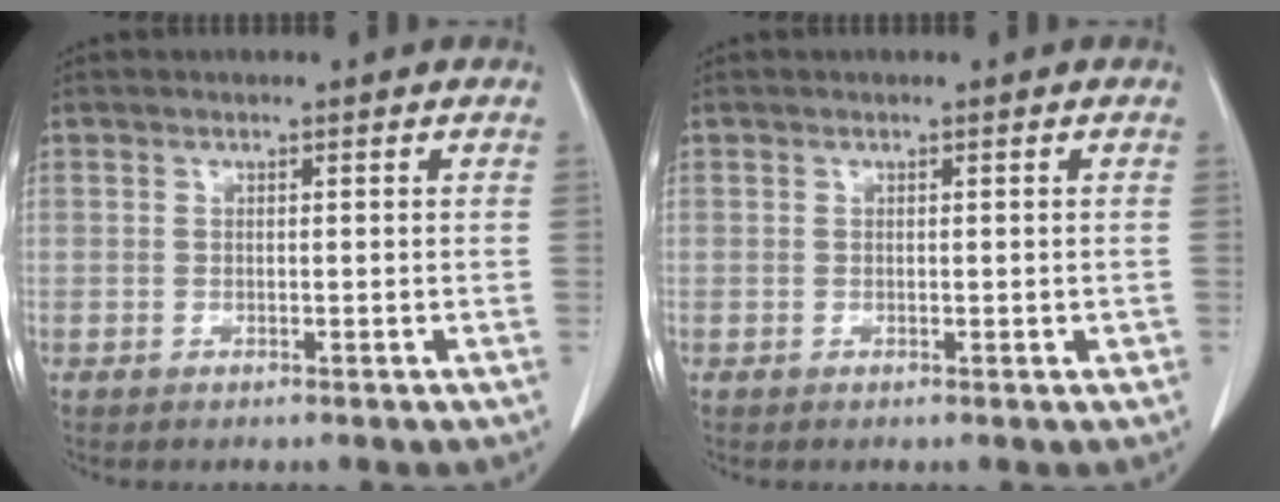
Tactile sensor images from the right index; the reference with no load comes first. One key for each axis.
{"total": 0.8, "fx": 0.0, "fy": 0.5, "fz": 0.6, "tx": -0.003, "ty": 0.001, "tz": 0.002}